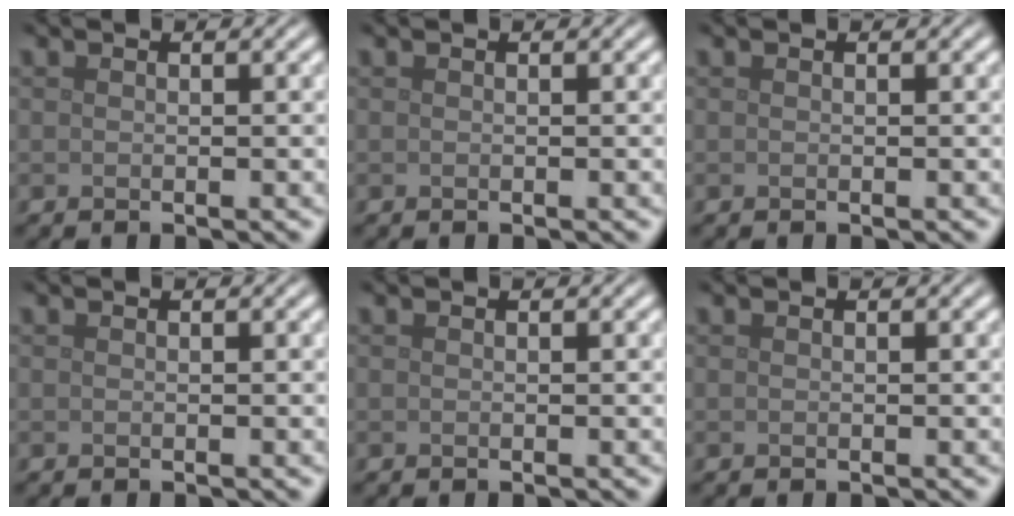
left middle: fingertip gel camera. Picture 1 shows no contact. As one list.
[{"total": 0.0}, {"total": 0.0}, {"total": 0.0}, {"total": 0.0}, {"total": 0.0}]